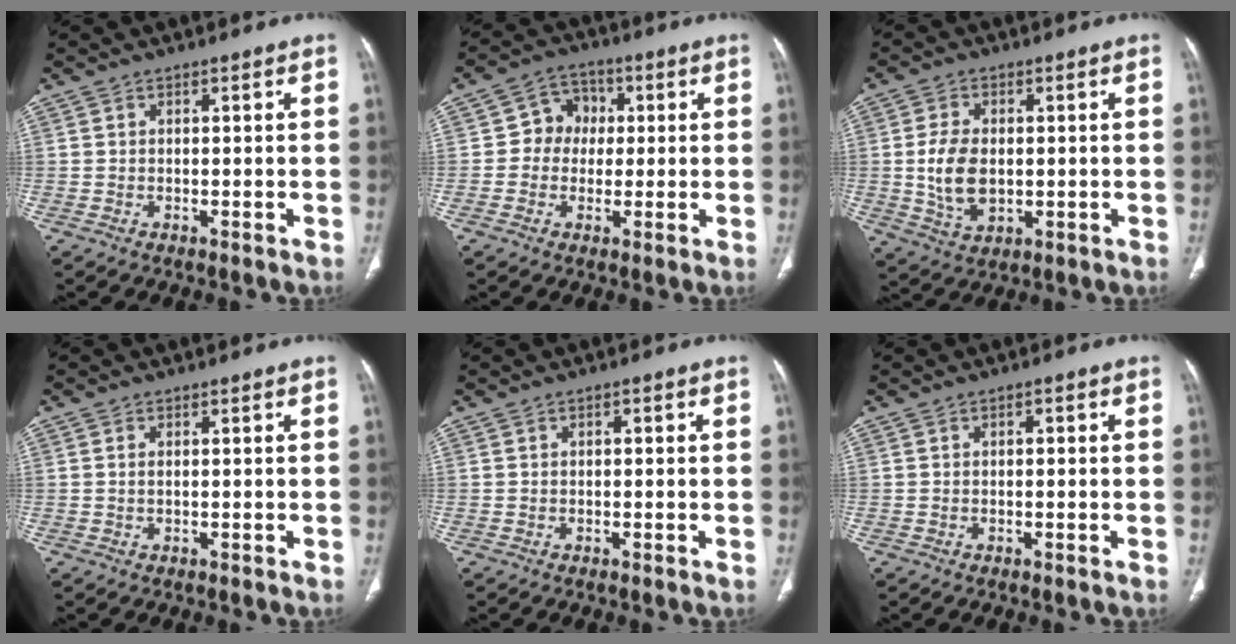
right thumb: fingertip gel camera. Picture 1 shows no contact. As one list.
[{"total": 6.7, "force": [0.4, 6.0, 2.8], "torque": [-0.008, 0.014, -0.006]}, {"total": 8.5, "force": [0.0, 5.4, 6.6], "torque": [-0.122, -0.005, 0.007]}, {"total": 0.7, "force": [0.1, 0.3, 0.6], "torque": [-0.019, 0.001, 0.004]}, {"total": 0.9, "force": [0.1, 0.4, 0.8], "torque": [-0.013, 0.002, 0.001]}, {"total": 1.0, "force": [0.1, 0.5, 0.8], "torque": [-0.014, 0.002, 0.001]}]